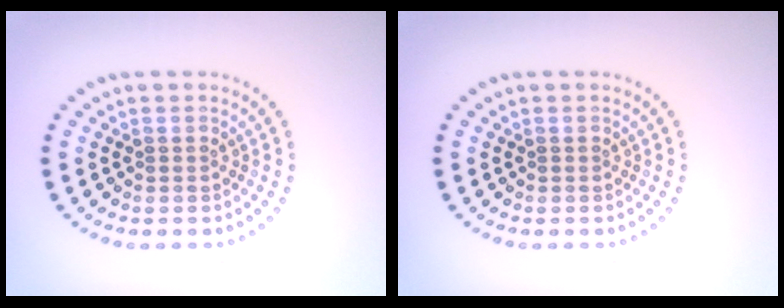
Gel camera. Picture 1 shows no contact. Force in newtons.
{"total": 0.0}